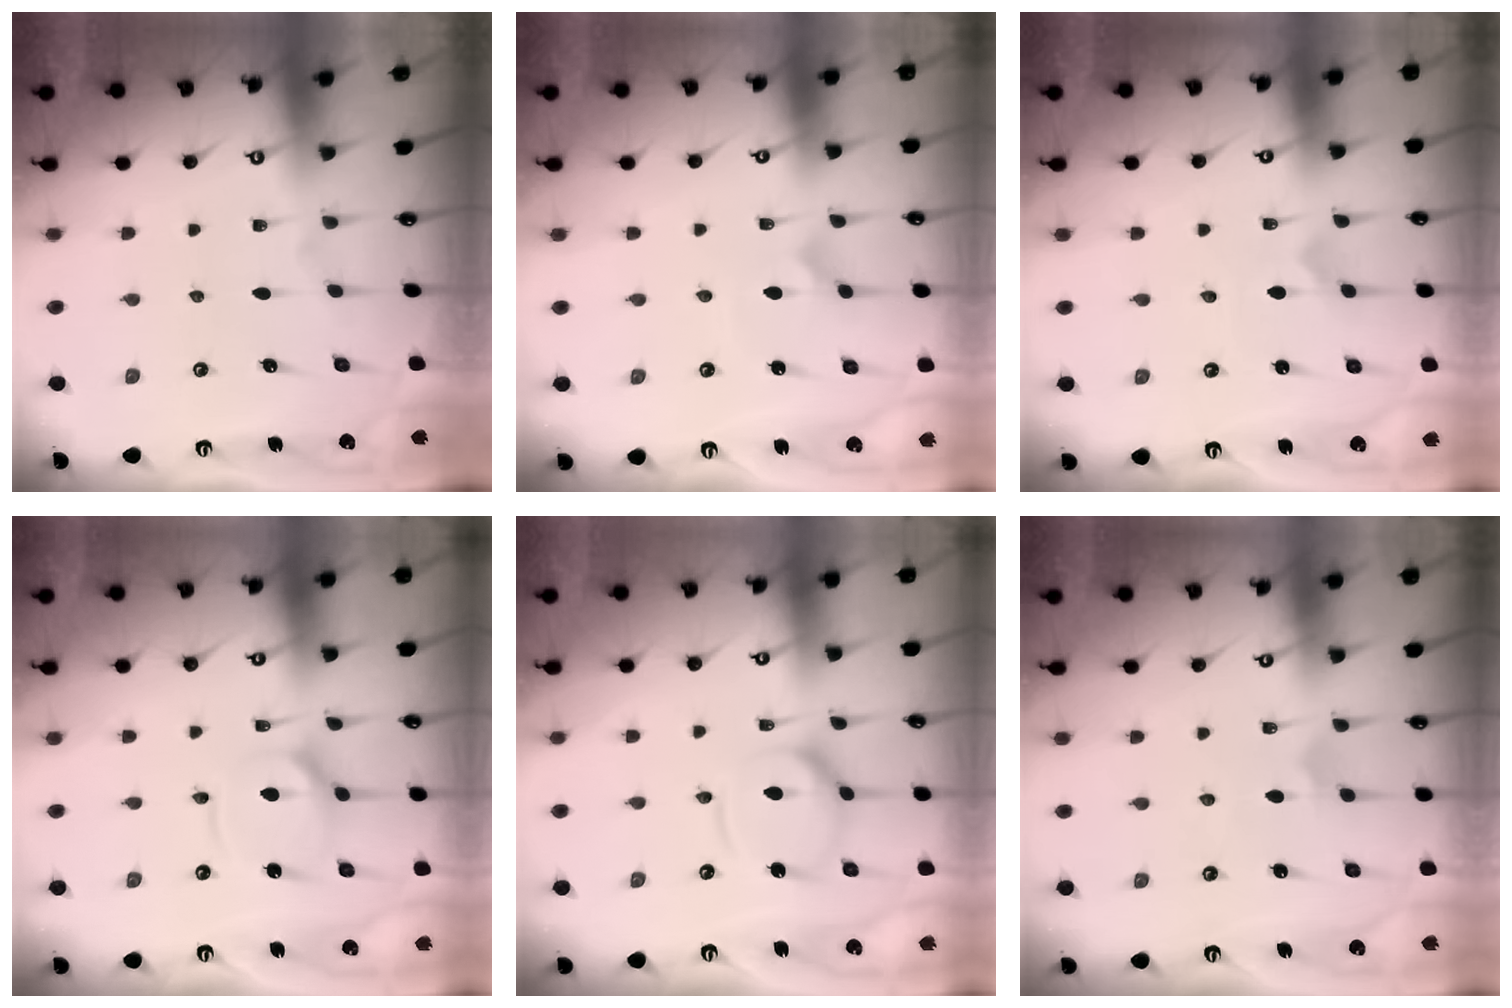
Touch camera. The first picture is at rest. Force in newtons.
{"total": 2.8, "press": 2.8, "slide": 0.2}
{"total": 0.8, "press": 0.8, "slide": 0.1}
{"total": 8.9, "press": 8.9, "slide": 0.9}
{"total": 12.3, "press": 12.2, "slide": 1.4}
{"total": 3.6, "press": 3.5, "slide": 0.7}